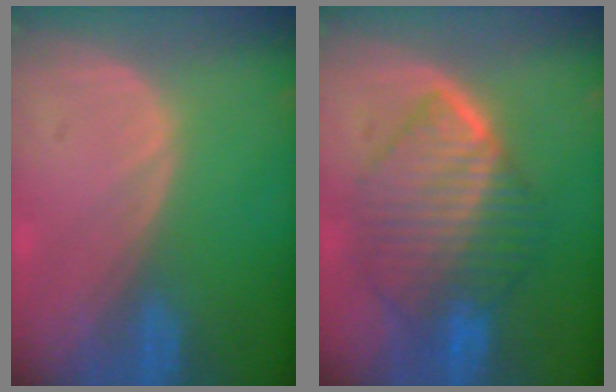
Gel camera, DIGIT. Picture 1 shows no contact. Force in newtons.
{"total": 10.2, "press": 10.1, "slide": 1.0}